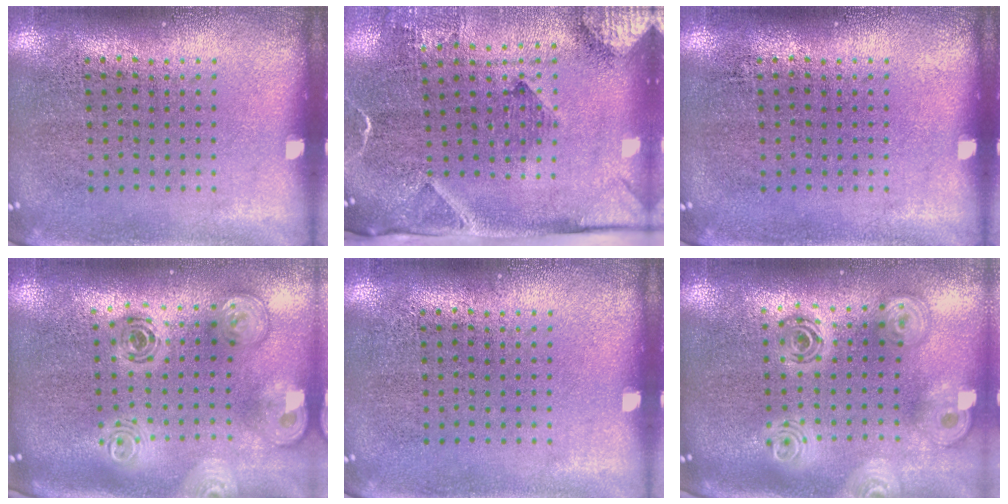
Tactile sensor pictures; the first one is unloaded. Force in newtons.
{"total": 3.2, "press": 2.2, "slide": 2.3}
{"total": 0.0}
{"total": 2.1, "press": 1.7, "slide": 1.2}
{"total": 0.0}
{"total": 2.4, "press": 1.9, "slide": 1.5}